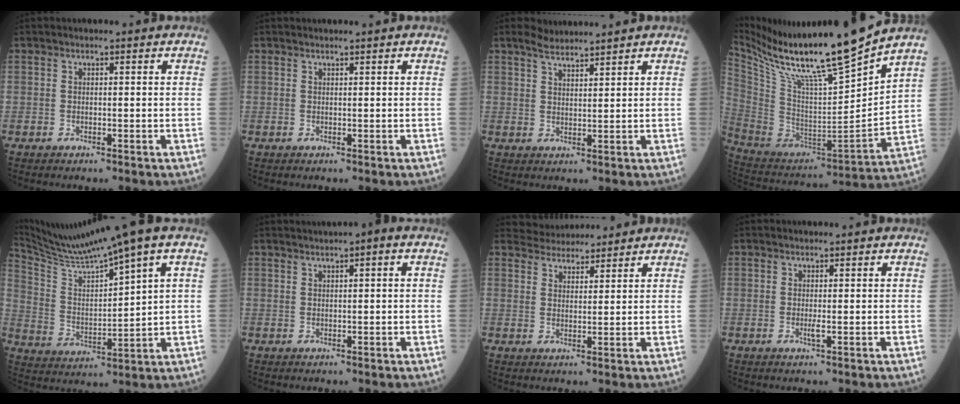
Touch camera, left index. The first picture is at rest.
{"total": 1.6, "force": [1.5, 0.0, 0.6], "torque": [-0.007, 0.009, 0.023]}
{"total": 3.6, "force": [3.4, 0.3, 1.0], "torque": [-0.024, 0.017, 0.065]}
{"total": 22.2, "force": [18.5, -0.4, 12.3], "torque": [-0.224, -0.037, 0.328]}
{"total": 13.2, "force": [10.7, -1.2, 7.7], "torque": [-0.153, 0.014, 0.200]}
{"total": 2.7, "force": [1.6, 0.2, 2.2], "torque": [-0.042, 0.013, 0.027]}
{"total": 5.6, "force": [5.4, 1.3, 0.2], "torque": [-0.008, 0.023, 0.088]}
{"total": 1.1, "force": [0.2, 0.0, 1.1], "torque": [-0.026, -0.002, 0.004]}